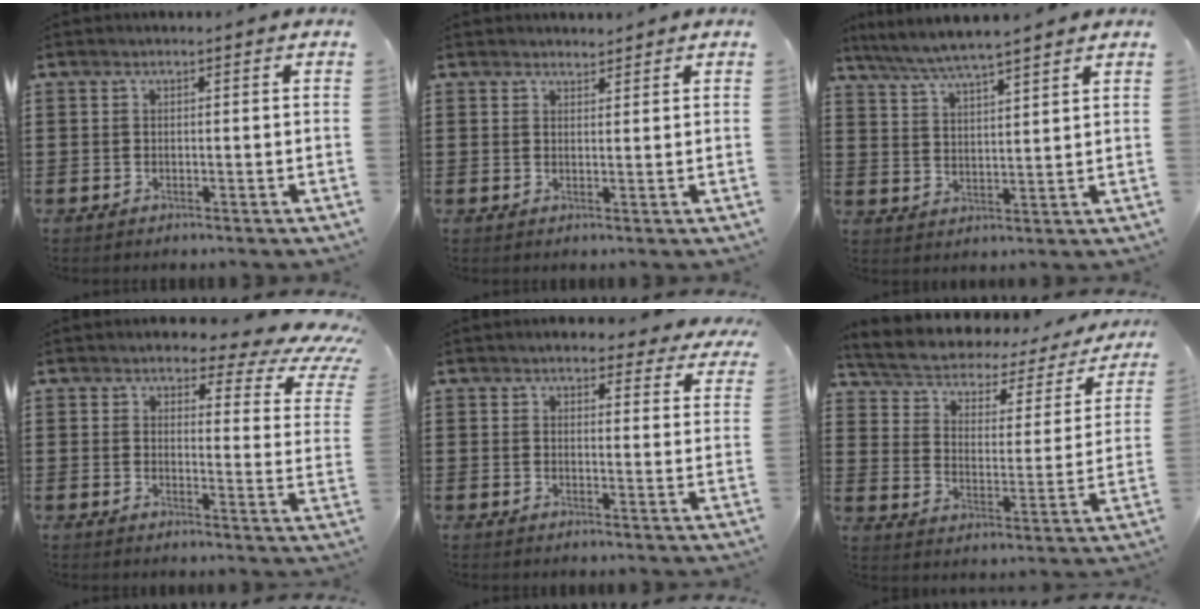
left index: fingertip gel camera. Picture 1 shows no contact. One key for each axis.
{"total": 1.4, "fx": 1.3, "fy": 0.3, "fz": 0.0, "tx": -0.003, "ty": 0.001, "tz": 0.027}
{"total": 5.2, "fx": 4.7, "fy": -0.2, "fz": 2.1, "tx": -0.058, "ty": -0.022, "tz": 0.082}
{"total": 4.9, "fx": 3.4, "fy": 1.5, "fz": 3.1, "tx": -0.063, "ty": -0.024, "tz": 0.051}
{"total": 3.7, "fx": 3.5, "fy": 0.7, "fz": 1.1, "tx": -0.024, "ty": -0.013, "tz": 0.062}
{"total": 3.4, "fx": 2.2, "fy": 1.8, "fz": 1.9, "tx": -0.053, "ty": -0.024, "tz": 0.028}